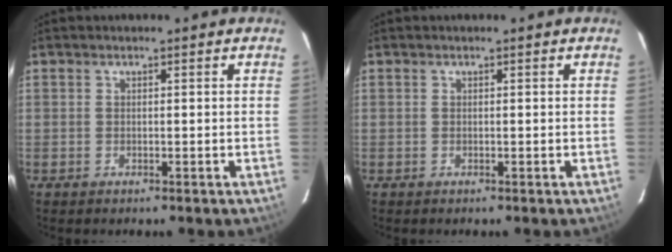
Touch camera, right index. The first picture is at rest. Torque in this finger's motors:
{"motor_torque": [0.00, 0.00, 0.00, 0.00]}